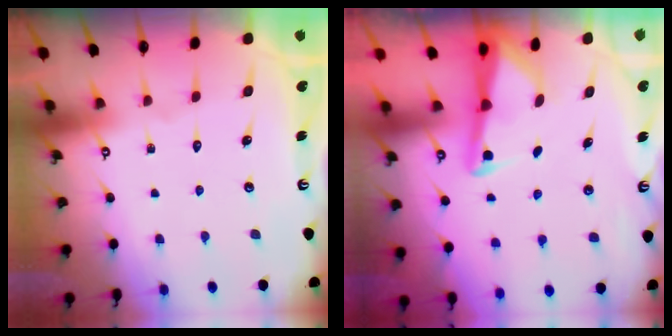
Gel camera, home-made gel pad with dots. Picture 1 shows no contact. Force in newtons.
{"total": 2.9, "press": 2.9, "slide": 0.3}